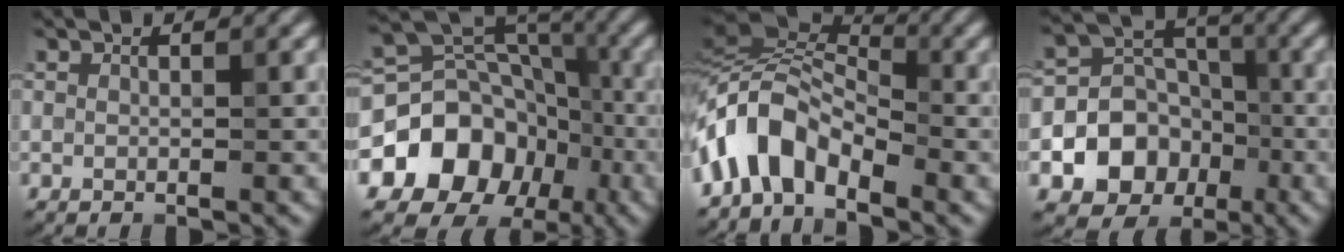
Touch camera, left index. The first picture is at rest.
{"total": 14.3, "force": [-5.9, 11.6, 5.8], "torque": [-0.094, -0.012, -0.118]}
{"total": 6.3, "force": [-2.9, 3.2, 4.7], "torque": [-0.090, 0.018, -0.066]}
{"total": 7.2, "force": [-2.6, 6.0, 3.2], "torque": [-0.033, 0.004, -0.063]}